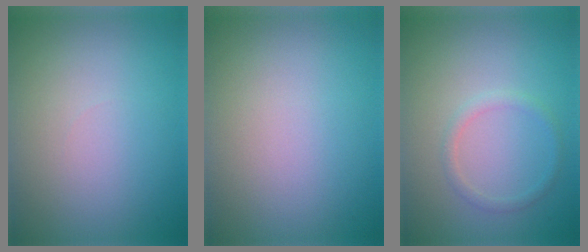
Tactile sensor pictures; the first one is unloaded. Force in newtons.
{"total": 0.0}
{"total": 1.2, "press": 1.2, "slide": 0.0}